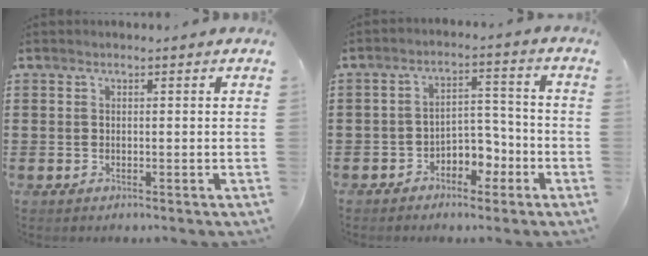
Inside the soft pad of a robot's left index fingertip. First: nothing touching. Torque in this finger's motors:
{"motor_torque": [0.43, 0.47, 0.12, 0.04]}